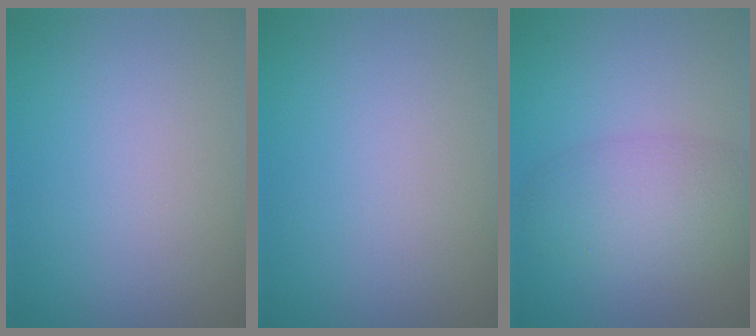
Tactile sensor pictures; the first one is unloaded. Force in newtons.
{"total": 0.0}
{"total": 4.4, "press": 4.4, "slide": 0.1}